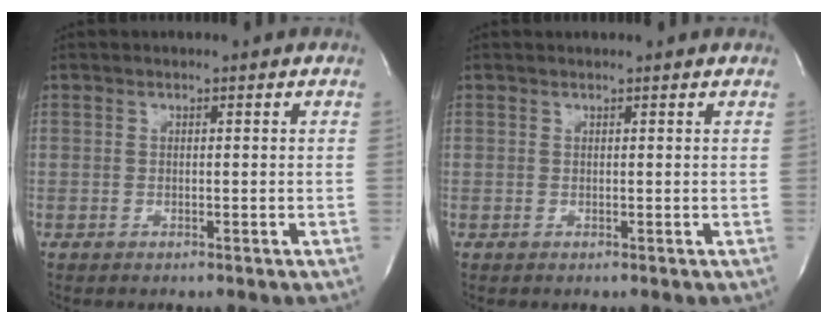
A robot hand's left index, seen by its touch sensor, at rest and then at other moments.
{"total": 1.6, "force": [1.5, 0.1, 0.3], "torque": [-0.012, 0.012, 0.016]}